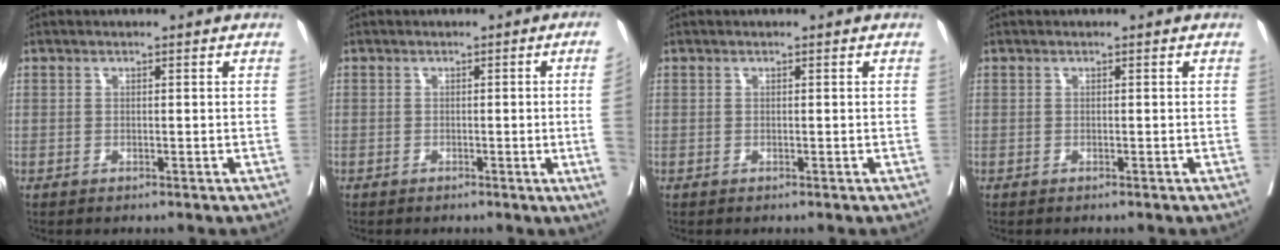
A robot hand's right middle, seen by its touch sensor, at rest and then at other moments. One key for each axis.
{"total": 5.4, "fx": -0.7, "fy": -2.1, "fz": 4.9, "tx": -0.053, "ty": -0.012, "tz": -0.008}
{"total": 0.0}
{"total": 0.0}